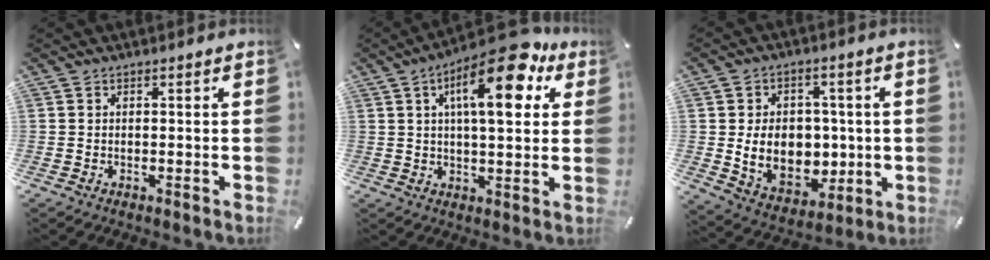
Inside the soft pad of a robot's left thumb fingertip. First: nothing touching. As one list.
[{"total": 16.8, "force": [7.7, 6.0, 13.6], "torque": [-0.213, -0.023, 0.120]}, {"total": 12.9, "force": [-0.3, 10.4, 7.6], "torque": [-0.124, 0.005, 0.007]}]